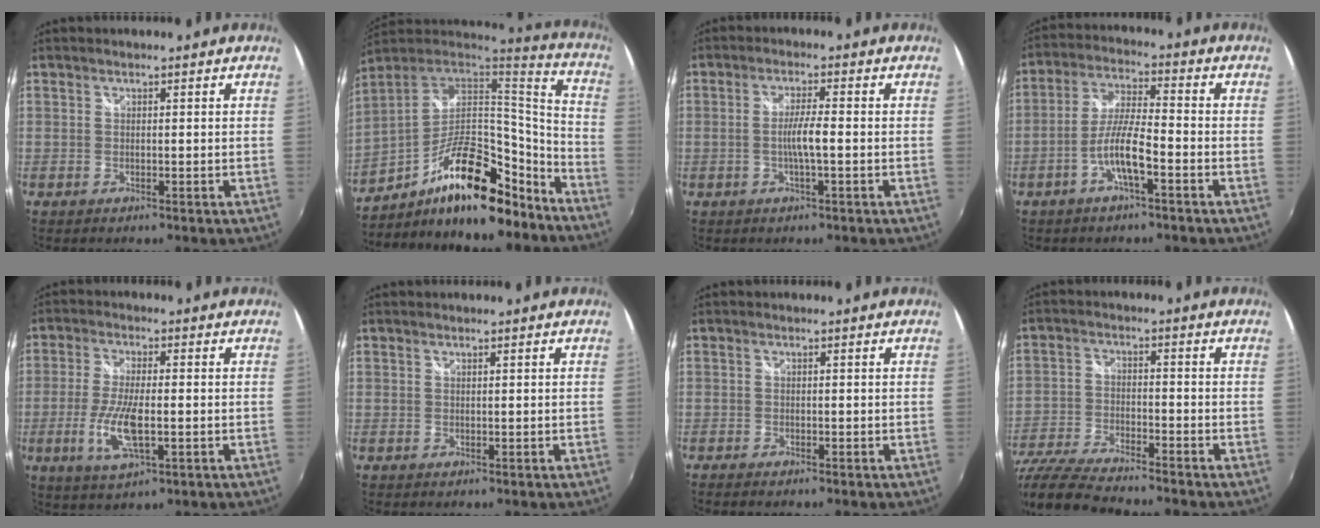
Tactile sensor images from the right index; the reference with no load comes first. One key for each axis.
{"total": 22.6, "fx": -14.3, "fy": 8.6, "fz": 15.2, "tx": -0.250, "ty": 0.016, "tz": -0.229}
{"total": 4.0, "fx": -0.8, "fy": -0.1, "fz": 3.9, "tx": -0.072, "ty": -0.002, "tz": -0.015}
{"total": 7.4, "fx": -3.5, "fy": 1.1, "fz": 6.4, "tx": -0.134, "ty": 0.004, "tz": -0.063}
{"total": 8.7, "fx": -2.2, "fy": 2.4, "fz": 8.1, "tx": -0.168, "ty": -0.013, "tz": -0.042}
{"total": 0.0}
{"total": 1.5, "fx": -1.3, "fy": 0.4, "fz": 0.6, "tx": -0.015, "ty": -0.011, "tz": -0.025}
{"total": 15.0, "fx": -13.0, "fy": 2.3, "fz": 7.0, "tx": -0.169, "ty": -0.035, "tz": -0.244}